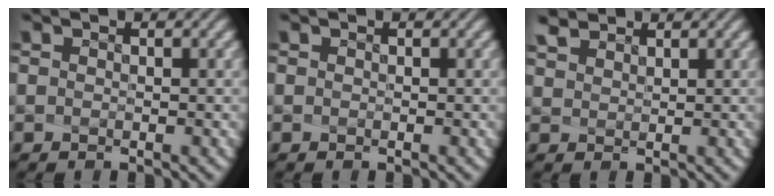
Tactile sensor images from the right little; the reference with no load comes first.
{"total": 0.0}
{"total": 1.4, "force": [1.4, 0.0, -0.1], "torque": [-0.010, 0.001, 0.038]}